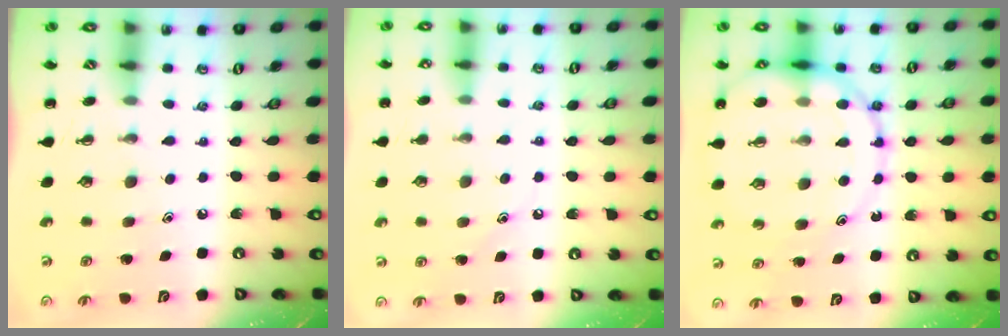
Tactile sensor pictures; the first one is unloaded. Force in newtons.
{"total": 6.8, "press": 6.6, "slide": 1.7}
{"total": 19.3, "press": 18.8, "slide": 4.3}